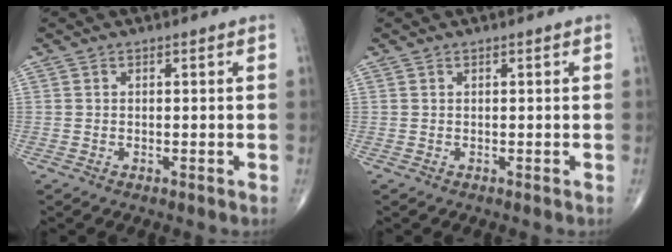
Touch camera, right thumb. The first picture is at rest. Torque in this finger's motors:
{"motor_torque": [0.00, 0.00, 0.02, 0.02, 0.01]}